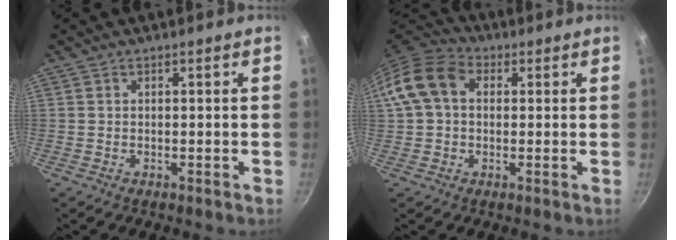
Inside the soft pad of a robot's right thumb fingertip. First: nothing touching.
{"total": 11.3, "force": [2.0, 8.4, 7.3], "torque": [-0.121, 0.028, 0.018]}